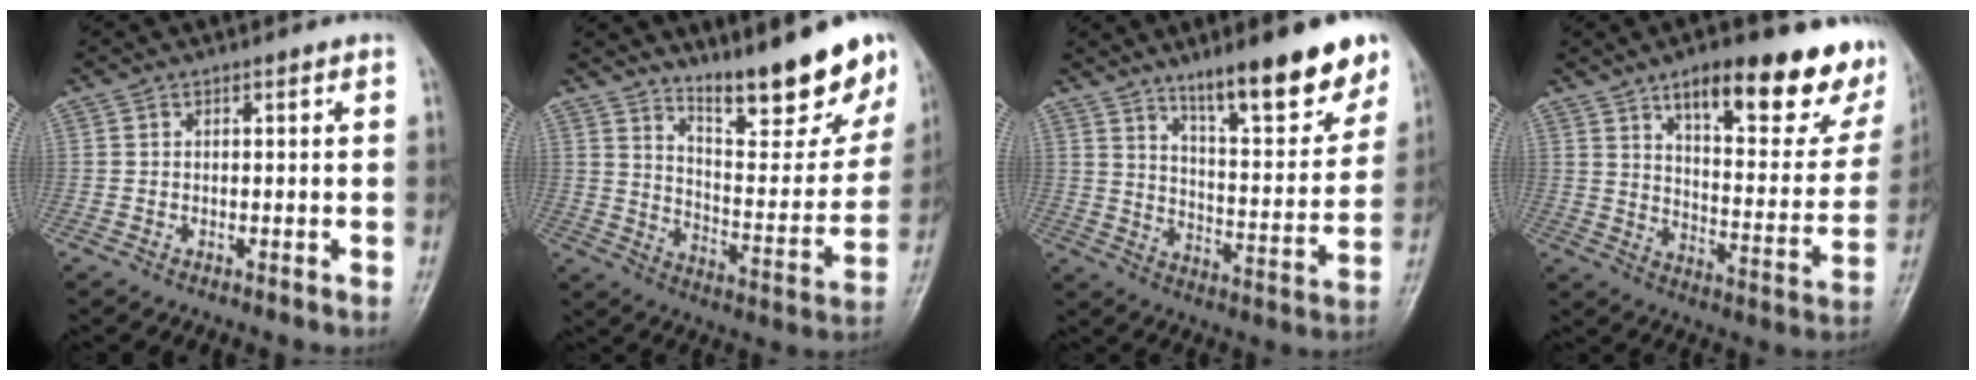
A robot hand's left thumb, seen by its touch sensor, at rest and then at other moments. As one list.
[{"total": 18.3, "force": [13.9, 4.2, 11.2], "torque": [-0.121, -0.101, 0.217]}, {"total": 17.9, "force": [12.2, 4.3, 12.4], "torque": [-0.143, -0.069, 0.193]}, {"total": 23.8, "force": [14.9, 8.0, 16.7], "torque": [-0.179, -0.060, 0.210]}]